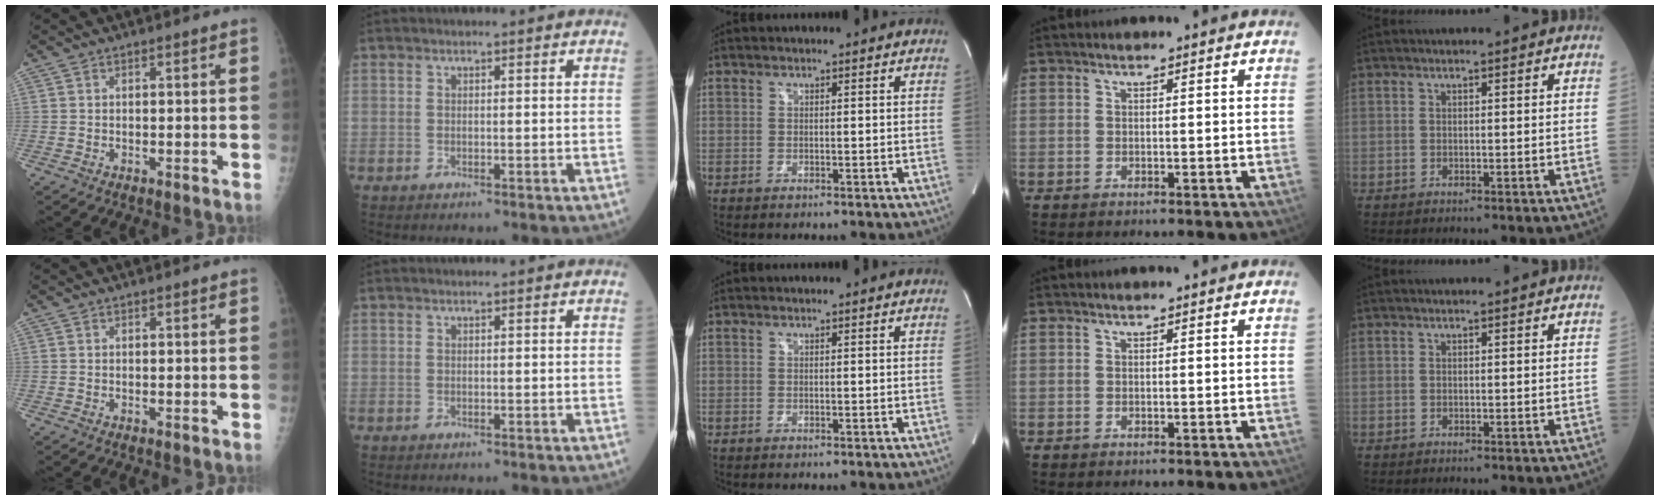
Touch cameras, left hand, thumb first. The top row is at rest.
{}